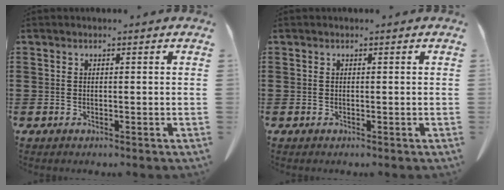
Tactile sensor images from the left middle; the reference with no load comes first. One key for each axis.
{"total": 0.0}